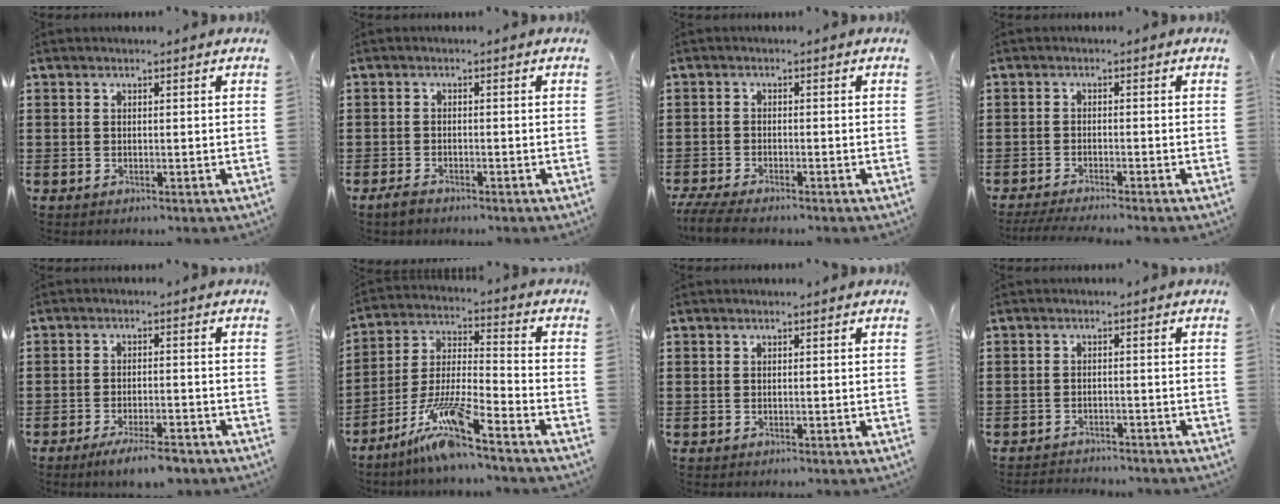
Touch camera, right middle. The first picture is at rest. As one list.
[{"total": 1.5, "force": [-1.2, 0.6, 0.6], "torque": [-0.022, -0.001, -0.027]}, {"total": 3.1, "force": [-2.9, 0.1, 1.2], "torque": [-0.042, -0.010, -0.063]}, {"total": 2.3, "force": [-2.1, -0.2, 1.0], "torque": [-0.021, -0.002, -0.043]}, {"total": 4.4, "force": [-3.5, 0.5, 2.6], "torque": [-0.044, 0.000, -0.063]}, {"total": 11.1, "force": [-8.8, 0.3, 6.8], "torque": [-0.147, -0.006, -0.177]}, {"total": 0.0}, {"total": 2.0, "force": [-2.0, 0.2, -0.1], "torque": [-0.005, 0.000, -0.043]}]